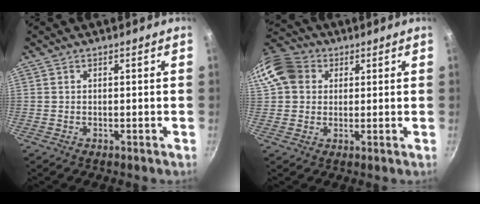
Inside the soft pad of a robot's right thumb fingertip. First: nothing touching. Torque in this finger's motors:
{"motor_torque": [-0.83, 1.04, 0.13, -0.13, 0.07]}